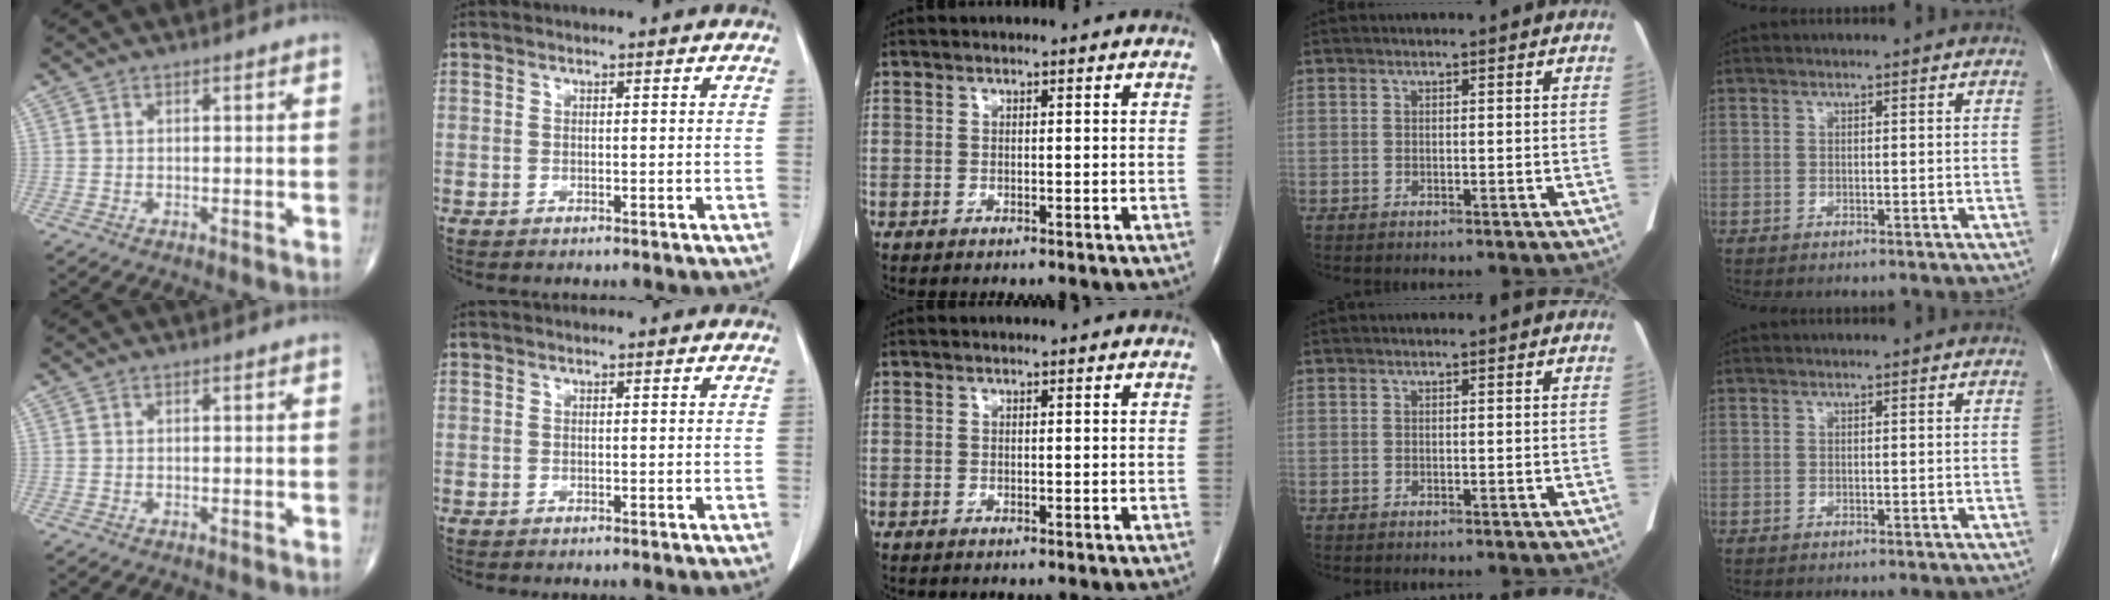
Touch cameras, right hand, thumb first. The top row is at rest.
{}